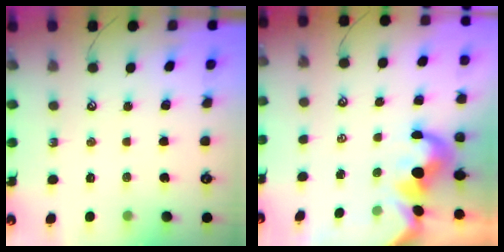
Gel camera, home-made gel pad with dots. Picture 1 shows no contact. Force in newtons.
{"total": 3.0, "press": 2.8, "slide": 1.0}